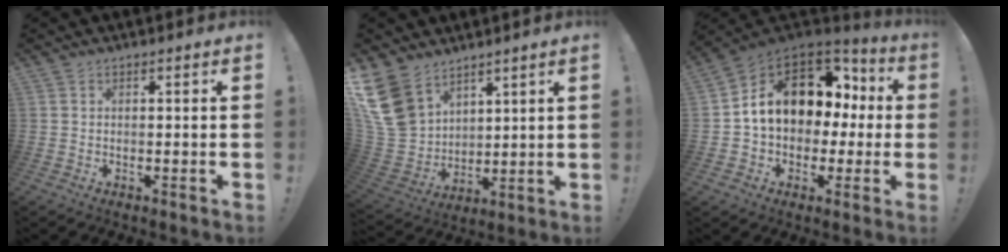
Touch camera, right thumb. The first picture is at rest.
{"total": 14.7, "force": [8.5, 10.1, 6.5], "torque": [-0.132, -0.051, 0.167]}
{"total": 15.9, "force": [4.3, 11.7, 9.8], "torque": [-0.148, -0.008, 0.088]}